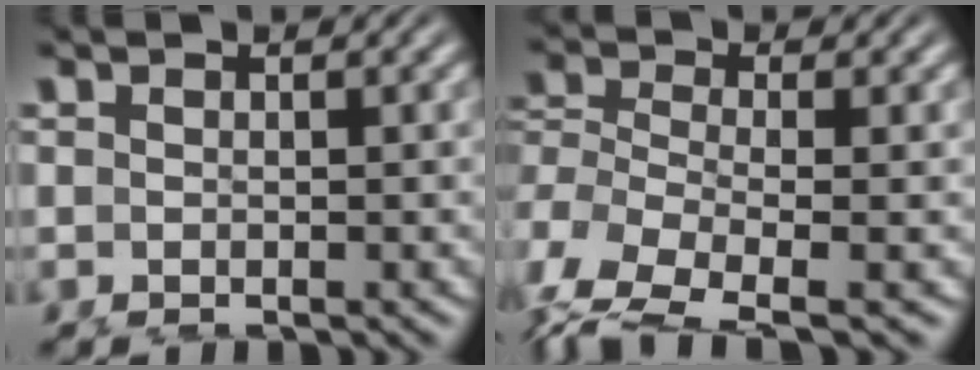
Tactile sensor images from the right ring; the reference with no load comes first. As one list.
[{"total": 7.6, "force": [-3.8, 4.7, 4.6], "torque": [-0.131, -0.058, -0.036]}]